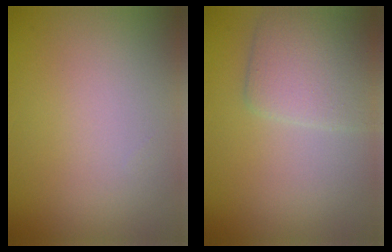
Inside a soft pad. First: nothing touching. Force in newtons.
{"total": 4.2, "press": 4.2, "slide": 0.1}